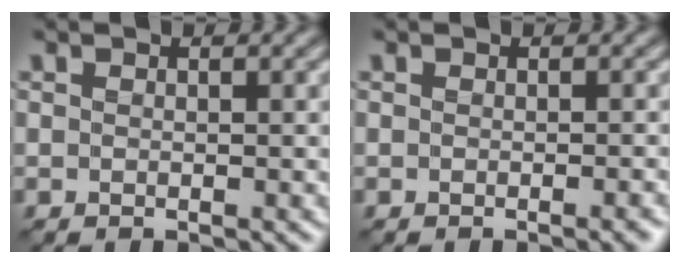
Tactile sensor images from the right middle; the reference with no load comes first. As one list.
[{"total": 1.3, "force": [-0.5, 0.3, 1.2], "torque": [-0.009, -0.001, -0.009]}]